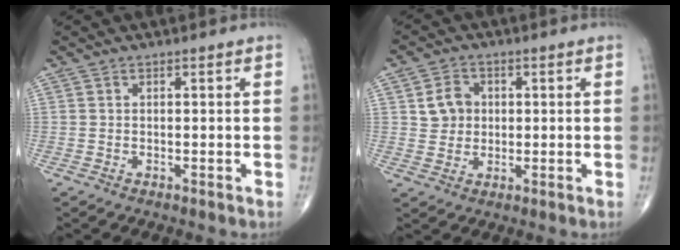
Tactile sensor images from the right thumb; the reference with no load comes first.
{"total": 5.2, "force": [1.0, 4.6, 2.3], "torque": [-0.018, -0.001, 0.015]}